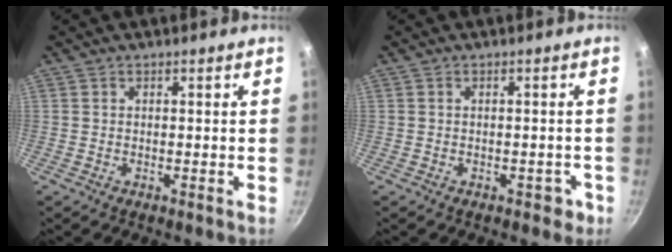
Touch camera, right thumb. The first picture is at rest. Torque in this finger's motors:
{"motor_torque": [0.57, 0.13, -0.29, 0.12, -0.01]}